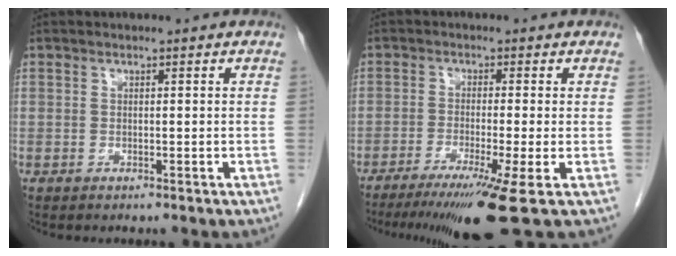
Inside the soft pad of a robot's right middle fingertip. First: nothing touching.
{"total": 9.8, "force": [-6.4, -1.5, 7.3], "torque": [-0.113, -0.031, -0.101]}